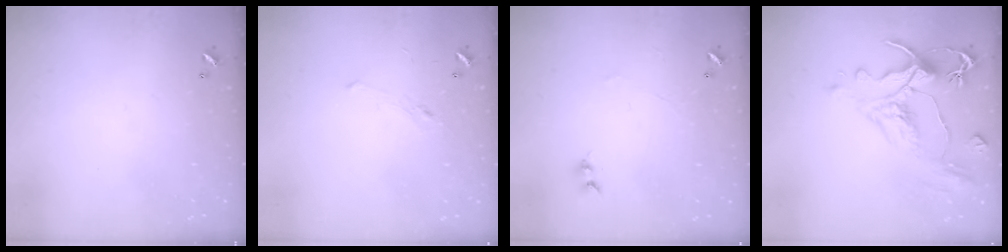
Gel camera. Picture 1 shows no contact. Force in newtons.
{"total": 1.2, "press": 0.8, "slide": 0.9}
{"total": 0.0}
{"total": 1.6, "press": 0.3, "slide": 1.5}